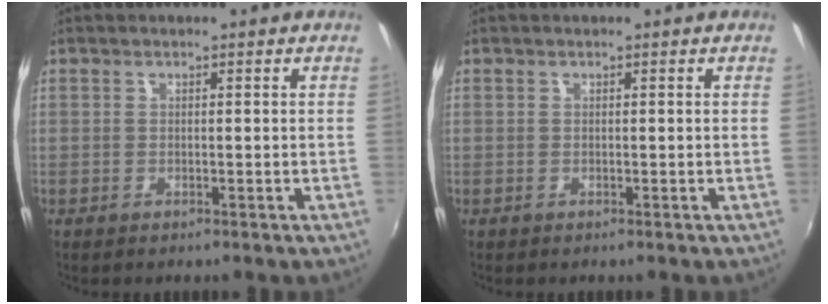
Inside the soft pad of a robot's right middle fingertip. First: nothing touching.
{"total": 0.0}